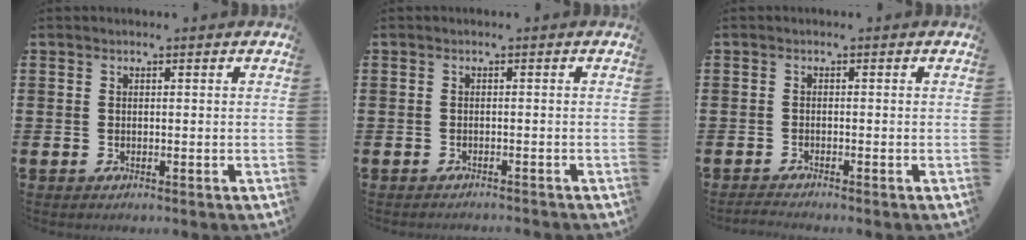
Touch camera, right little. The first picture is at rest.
{"total": 0.7, "force": [-0.7, -0.1, 0.0], "torque": [-0.001, -0.001, -0.015]}
{"total": 0.8, "force": [-0.8, 0.0, 0.3], "torque": [-0.006, 0.000, -0.016]}